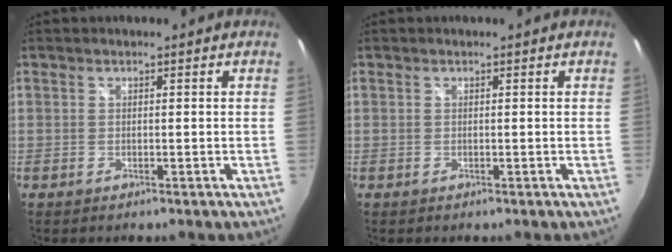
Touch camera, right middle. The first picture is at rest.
{"total": 0.0}